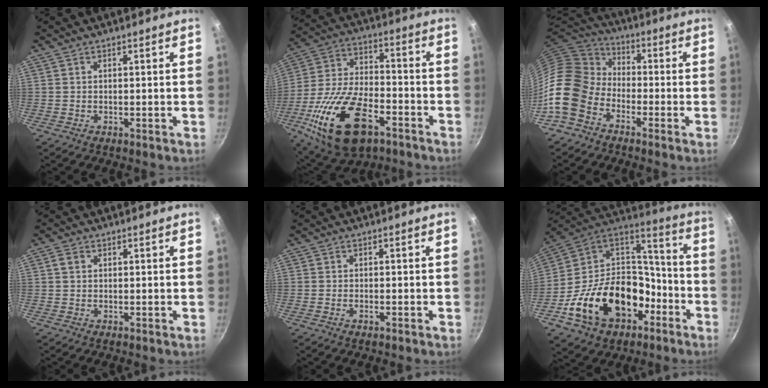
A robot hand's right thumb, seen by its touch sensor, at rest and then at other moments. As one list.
[{"total": 22.8, "force": [-9.9, 11.9, 16.7], "torque": [-0.318, 0.027, -0.178]}, {"total": 16.4, "force": [-6.7, 11.7, 9.3], "torque": [-0.166, 0.058, -0.157]}, {"total": 1.4, "force": [0.4, 1.1, 0.8], "torque": [-0.014, 0.003, 0.006]}, {"total": 1.1, "force": [-0.6, 0.4, 0.8], "torque": [-0.021, 0.004, -0.013]}, {"total": 26.3, "force": [-10.2, 18.0, 16.2], "torque": [-0.248, 0.084, -0.160]}]